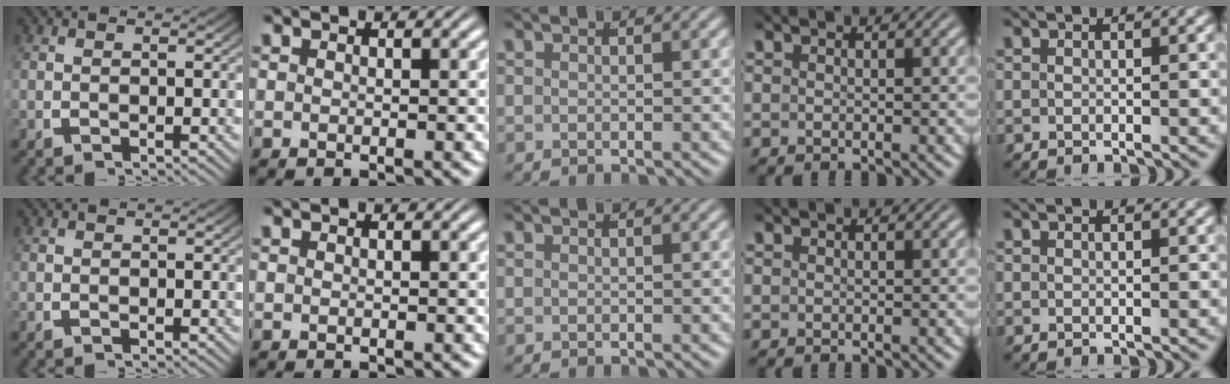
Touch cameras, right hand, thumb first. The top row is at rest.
{}